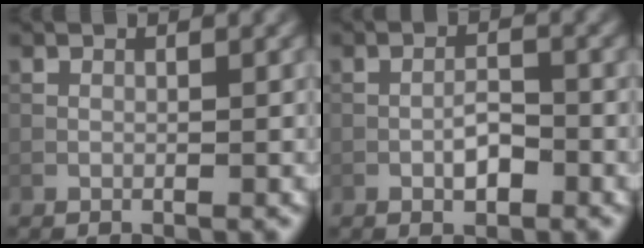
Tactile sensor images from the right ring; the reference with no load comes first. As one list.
[{"total": 2.1, "force": [-1.0, 0.8, 1.7], "torque": [-0.028, 0.004, -0.020]}]